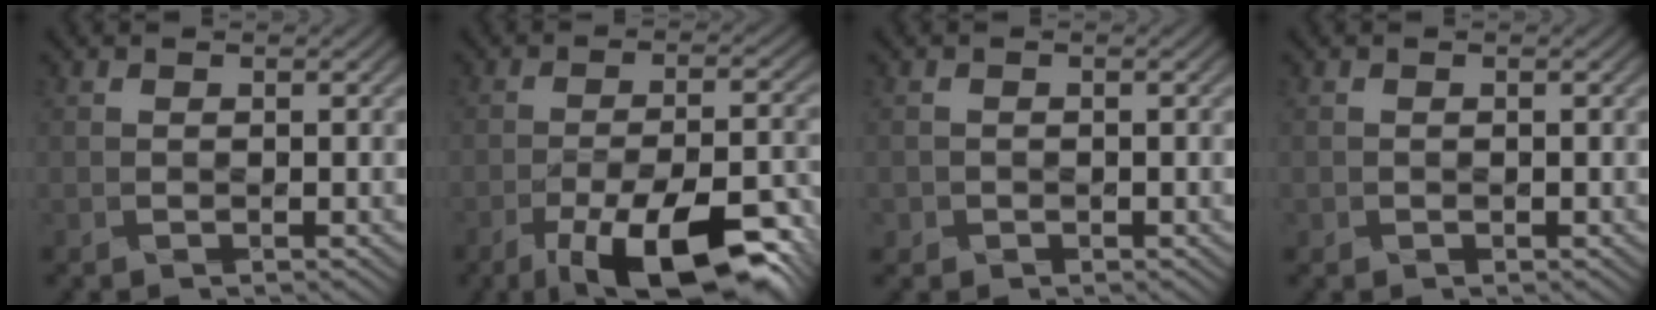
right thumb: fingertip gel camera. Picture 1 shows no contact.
{"total": 15.1, "force": [-9.6, 4.9, 10.6], "torque": [-0.181, -0.022, -0.137]}
{"total": 1.2, "force": [-0.5, 1.1, -0.1], "torque": [-0.008, 0.007, -0.008]}
{"total": 0.5, "force": [-0.1, 0.5, 0.0], "torque": [-0.005, 0.002, -0.001]}